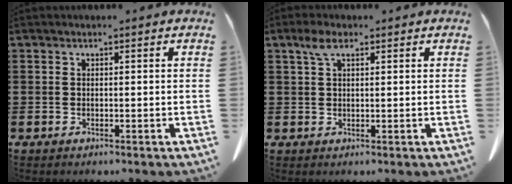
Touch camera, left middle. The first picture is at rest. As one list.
[{"total": 3.2, "force": [1.6, 1.2, 2.5], "torque": [-0.056, 0.006, 0.028]}]